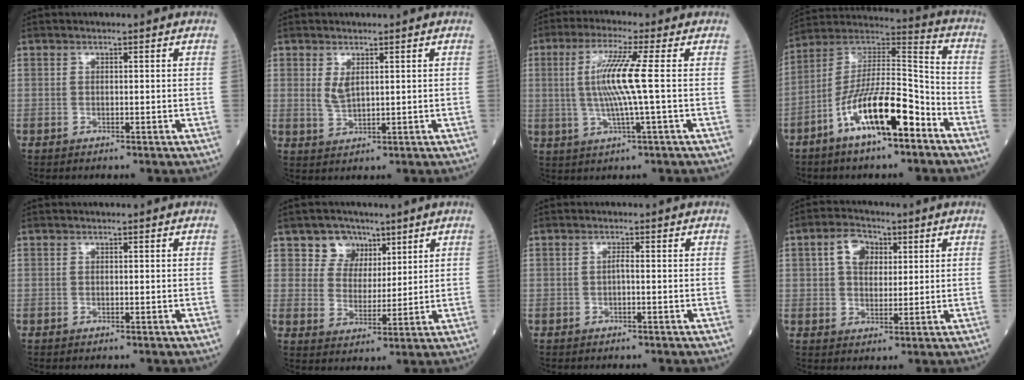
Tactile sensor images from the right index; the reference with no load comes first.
{"total": 2.2, "force": [0.9, 0.8, 1.8], "torque": [-0.039, -0.005, 0.025]}
{"total": 8.3, "force": [0.6, -1.1, 8.2], "torque": [-0.171, 0.000, 0.012]}
{"total": 15.4, "force": [-7.9, 3.5, 12.7], "torque": [-0.233, 0.010, -0.138]}
{"total": 0.0}
{"total": 6.1, "force": [3.7, 4.8, 0.8], "torque": [-0.014, 0.009, 0.066]}
{"total": 0.7, "force": [-0.2, 0.0, 0.6], "torque": [-0.008, 0.002, -0.006]}
{"total": 5.6, "force": [1.9, 3.8, 3.7], "torque": [-0.069, 0.019, 0.033]}